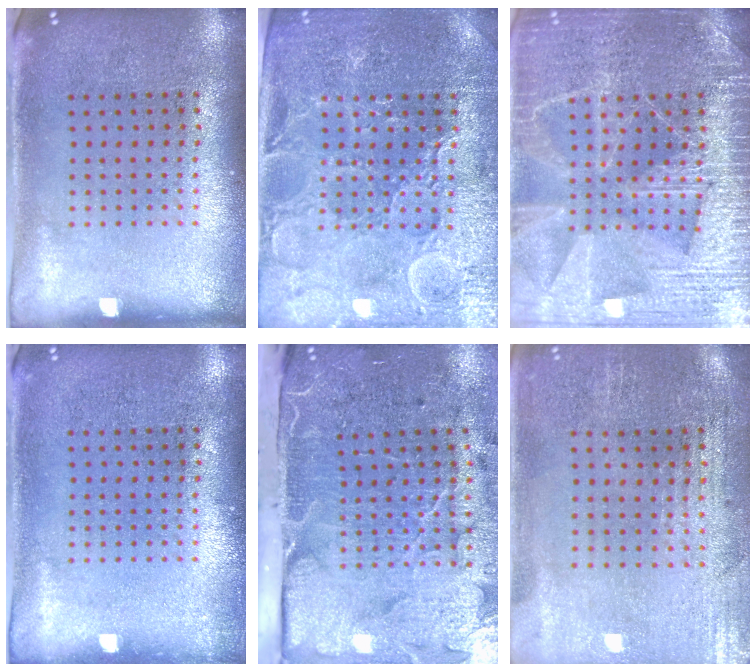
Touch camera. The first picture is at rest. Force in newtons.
{"total": 4.2, "press": 4.0, "slide": 1.1}
{"total": 6.6, "press": 6.5, "slide": 0.9}
{"total": 0.6, "press": 0.6, "slide": 0.1}
{"total": 5.1, "press": 4.0, "slide": 3.2}
{"total": 0.6, "press": 0.5, "slide": 0.4}